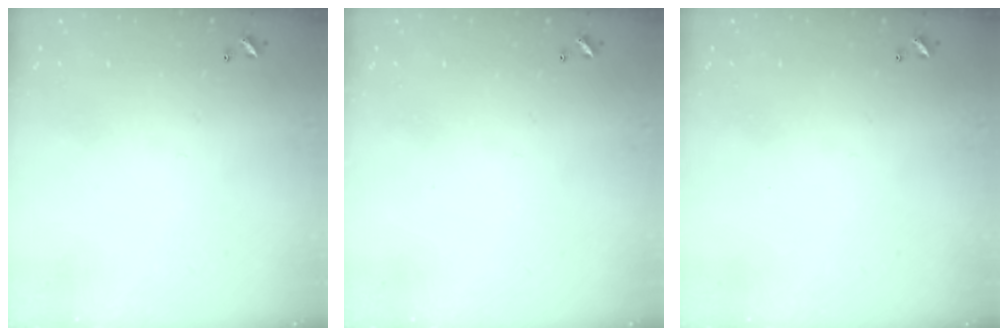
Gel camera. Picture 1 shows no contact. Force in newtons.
{"total": 0.0}
{"total": 0.0}